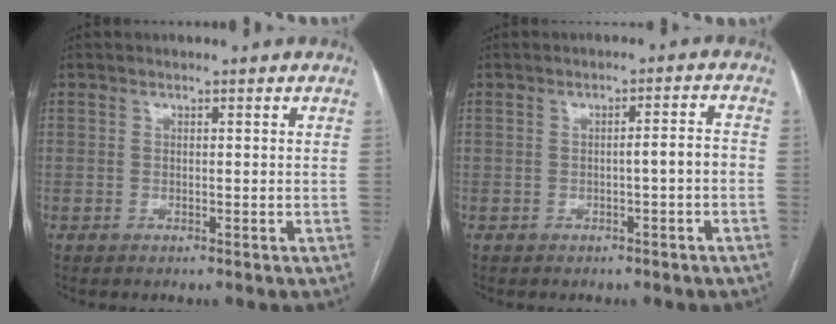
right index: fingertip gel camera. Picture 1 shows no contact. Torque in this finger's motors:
{"motor_torque": [0.52, -0.09, 0.31, 0.06]}